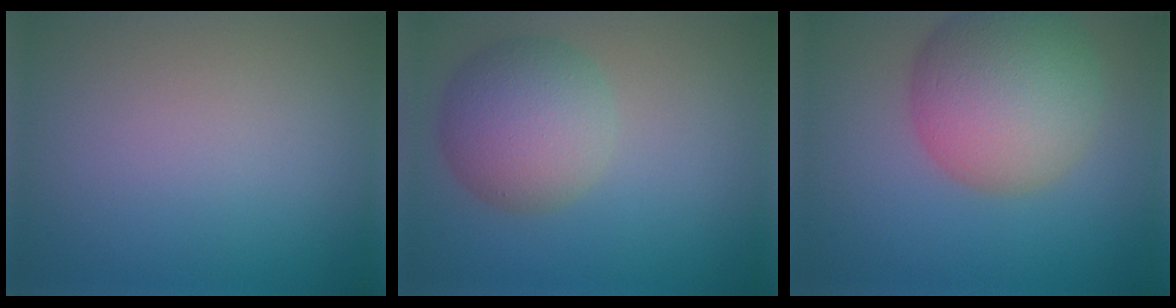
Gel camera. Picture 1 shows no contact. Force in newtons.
{"total": 6.0, "press": 6.0, "slide": 0.3}
{"total": 9.4, "press": 9.4, "slide": 0.7}